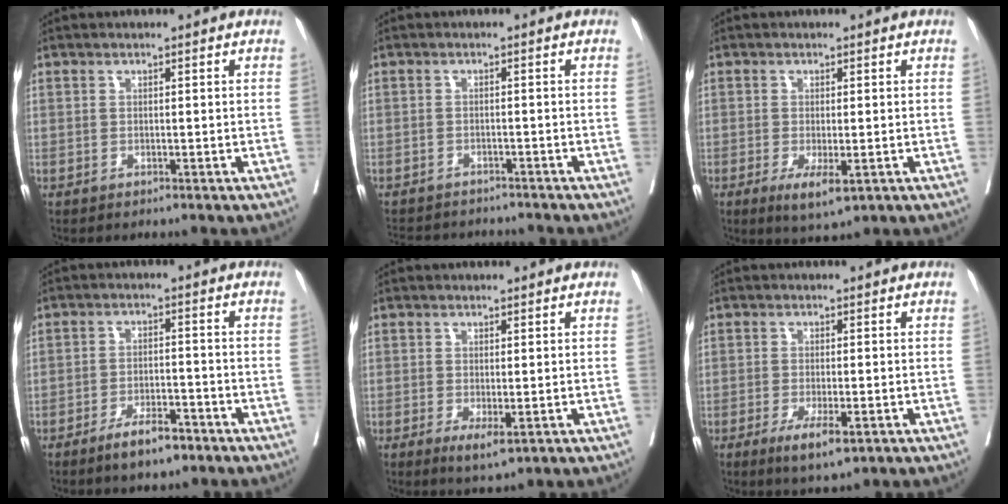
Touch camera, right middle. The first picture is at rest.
{"total": 9.1, "force": [-8.6, 2.4, 2.1], "torque": [-0.038, 0.002, -0.112]}
{"total": 4.5, "force": [-1.8, 1.2, 3.9], "torque": [-0.064, -0.011, -0.021]}
{"total": 5.3, "force": [-3.8, 1.5, 3.3], "torque": [-0.060, 0.000, -0.062]}
{"total": 2.8, "force": [-0.9, 0.9, 2.6], "torque": [-0.040, -0.008, -0.006]}
{"total": 4.7, "force": [-2.3, 1.1, 3.9], "torque": [-0.067, -0.009, -0.033]}